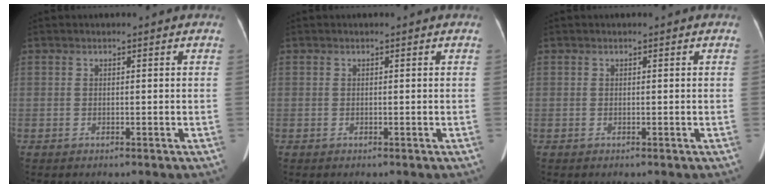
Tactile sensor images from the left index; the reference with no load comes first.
{"total": 0.0}
{"total": 0.0}